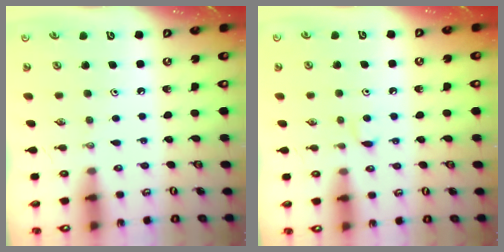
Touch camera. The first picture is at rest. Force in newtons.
{"total": 3.4, "press": 3.4, "slide": 0.5}